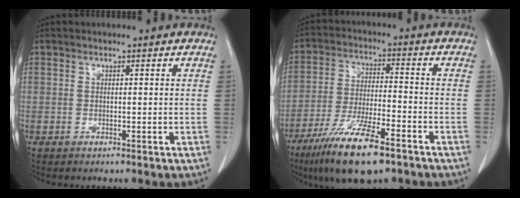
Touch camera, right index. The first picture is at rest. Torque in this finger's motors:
{"motor_torque": [1.08, -1.06, 0.49, 0.21]}